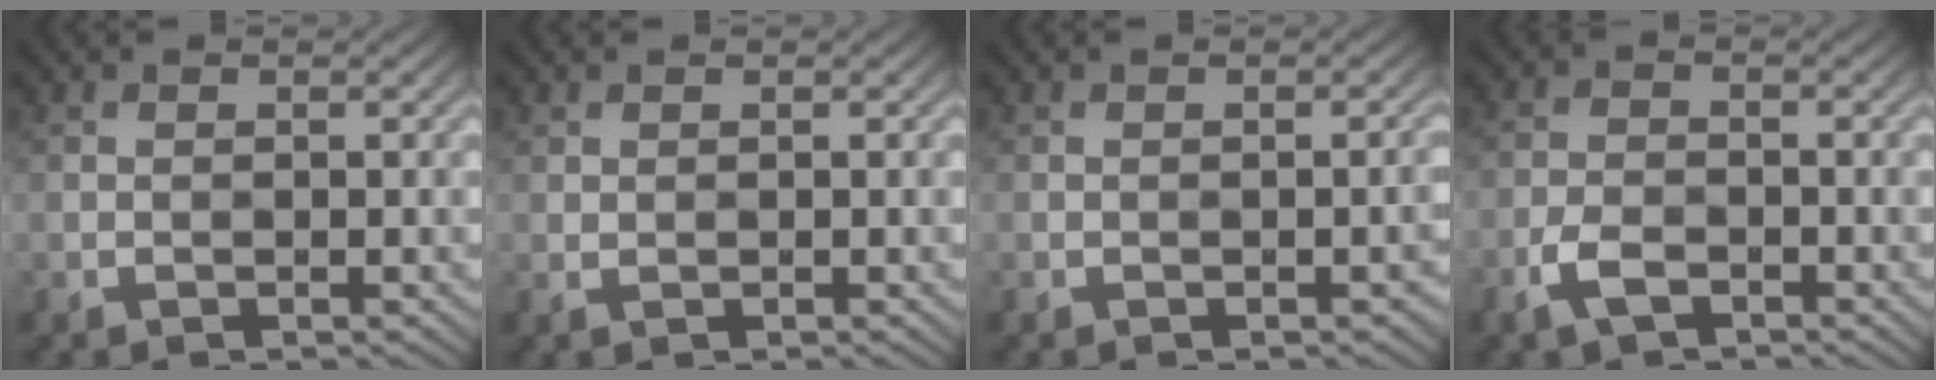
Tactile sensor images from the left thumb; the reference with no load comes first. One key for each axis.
{"total": 0.7, "fx": 0.3, "fy": 0.5, "fz": 0.4, "tx": -0.005, "ty": -0.004, "tz": 0.005}
{"total": 2.1, "fx": -1.6, "fy": 0.6, "fz": 1.3, "tx": -0.013, "ty": 0.017, "tz": -0.014}
{"total": 3.8, "fx": -1.4, "fy": 2.1, "fz": 2.8, "tx": -0.057, "ty": -0.002, "tz": -0.036}